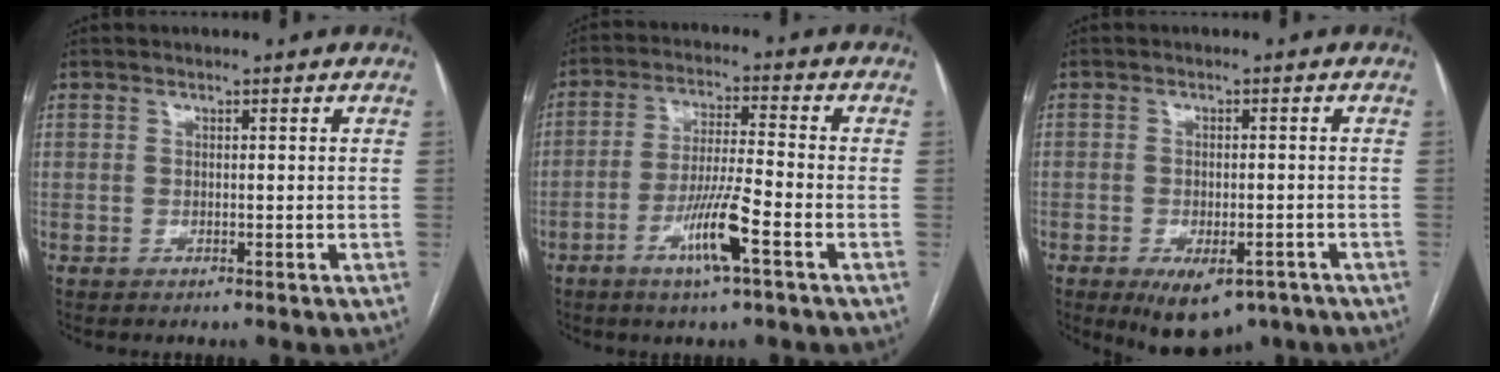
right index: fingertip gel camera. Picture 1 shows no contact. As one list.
[{"total": 8.5, "force": [-4.0, 0.0, 7.5], "torque": [-0.144, -0.007, -0.075]}, {"total": 8.4, "force": [-5.5, 4.0, 4.9], "torque": [-0.065, -0.003, -0.076]}]